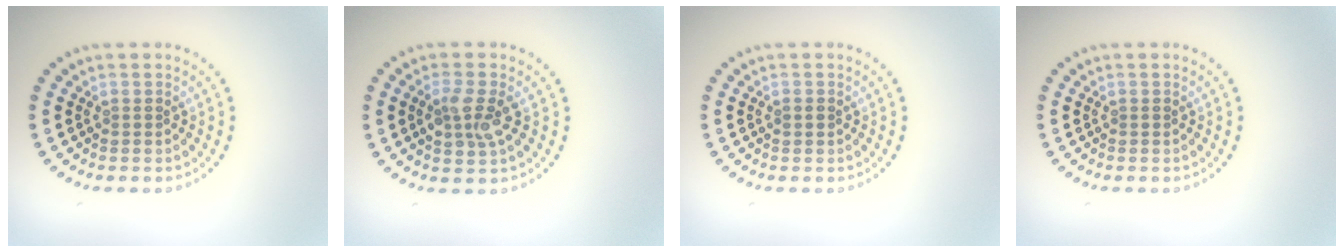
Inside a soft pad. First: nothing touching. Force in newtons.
{"total": 2.8, "press": 2.7, "slide": 0.6}
{"total": 0.8, "press": 0.8, "slide": 0.1}
{"total": 0.0}